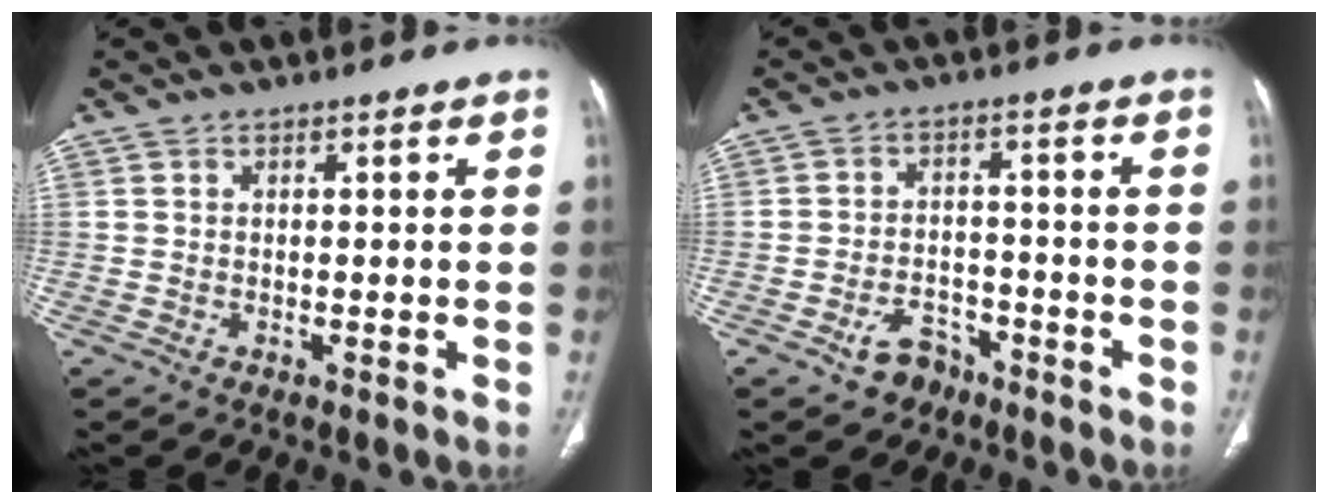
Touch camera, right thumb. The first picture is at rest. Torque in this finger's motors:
{"motor_torque": [0.85, 0.00, 0.45, -0.37, -0.02]}